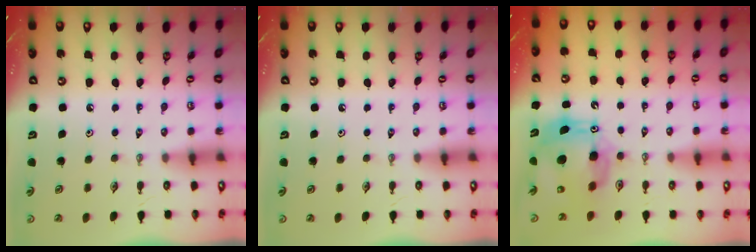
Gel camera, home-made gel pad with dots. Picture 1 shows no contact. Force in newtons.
{"total": 0.0}
{"total": 14.2, "press": 14.2, "slide": 1.5}